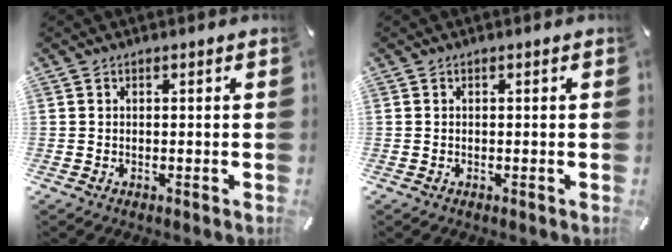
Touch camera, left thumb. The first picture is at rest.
{"total": 0.0}